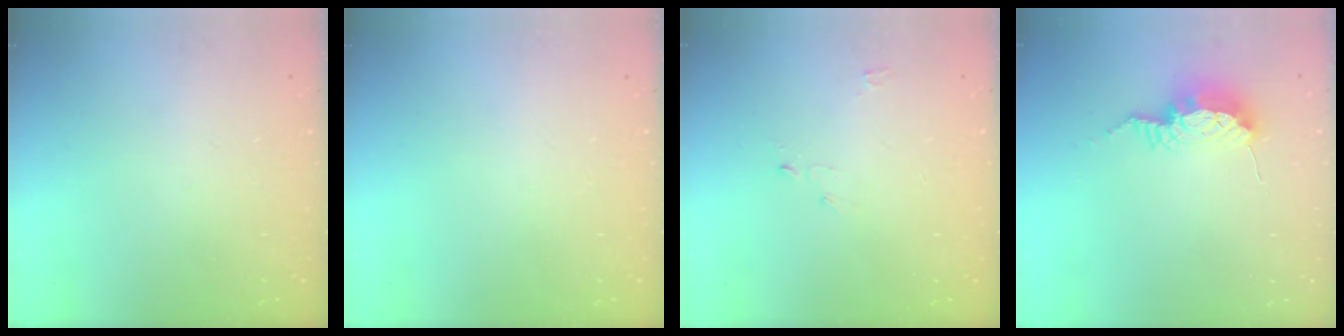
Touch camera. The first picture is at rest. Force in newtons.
{"total": 0.0}
{"total": 2.7, "press": 2.6, "slide": 0.3}
{"total": 9.9, "press": 9.8, "slide": 1.1}